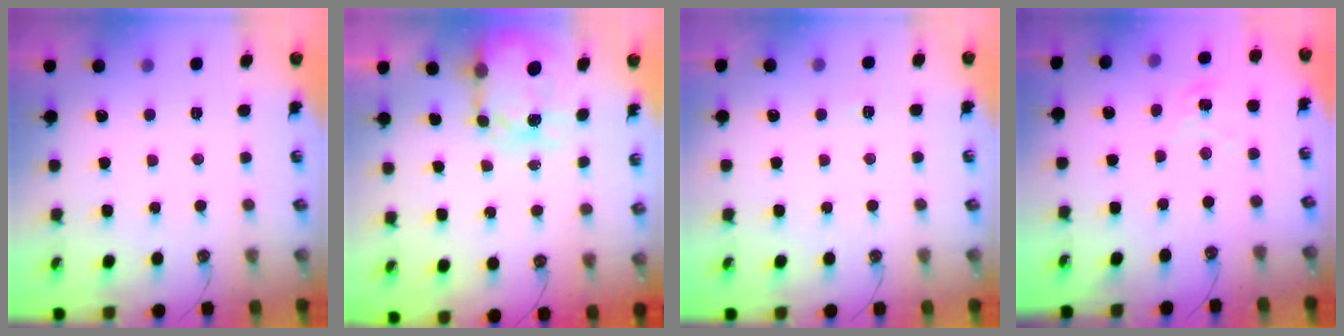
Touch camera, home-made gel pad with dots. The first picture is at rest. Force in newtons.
{"total": 5.4, "press": 5.4, "slide": 0.6}
{"total": 2.4, "press": 2.4, "slide": 0.4}
{"total": 1.6, "press": 1.6, "slide": 0.2}